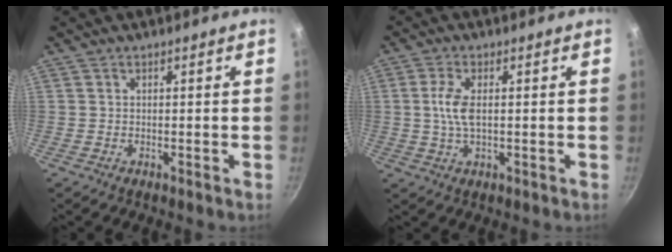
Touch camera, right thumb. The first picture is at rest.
{"total": 5.3, "force": [0.4, 2.3, 4.7], "torque": [-0.105, 0.003, 0.006]}